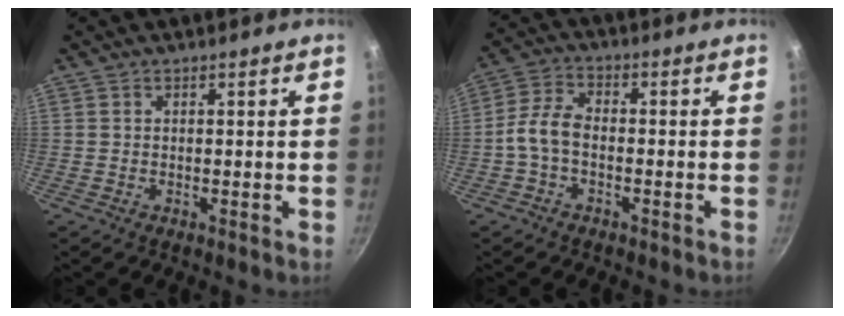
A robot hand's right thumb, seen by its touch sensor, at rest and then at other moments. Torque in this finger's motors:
{"motor_torque": [0.67, 1.11, 0.67, -0.51, 0.05]}